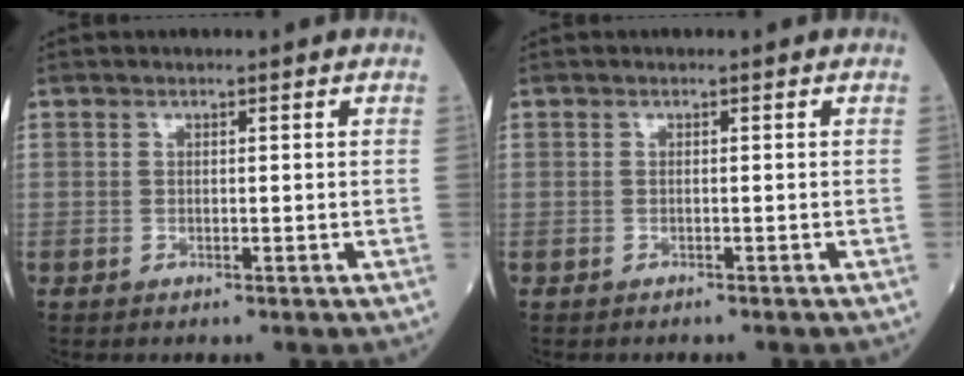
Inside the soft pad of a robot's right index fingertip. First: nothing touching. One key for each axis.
{"total": 0.9, "fx": -0.8, "fy": 0.1, "fz": 0.4, "tx": -0.009, "ty": -0.001, "tz": -0.010}